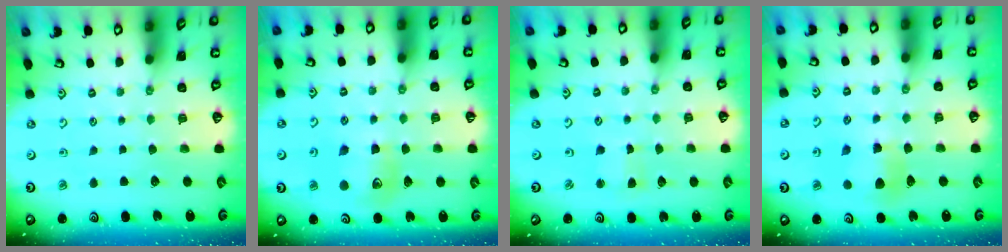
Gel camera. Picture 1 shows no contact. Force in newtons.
{"total": 11.5, "press": 11.5, "slide": 0.8}
{"total": 2.7, "press": 2.6, "slide": 0.4}
{"total": 7.1, "press": 7.0, "slide": 0.6}